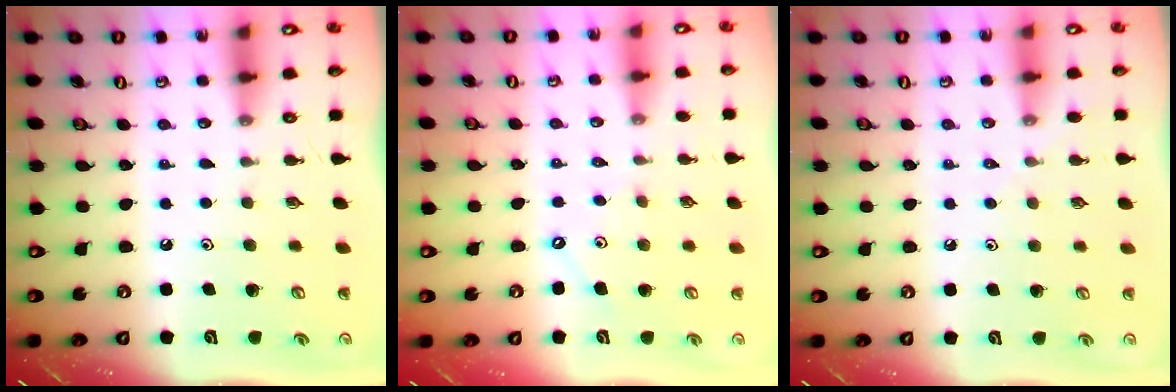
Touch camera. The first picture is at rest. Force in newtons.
{"total": 2.9, "press": 2.8, "slide": 0.5}
{"total": 4.0, "press": 4.0, "slide": 0.6}